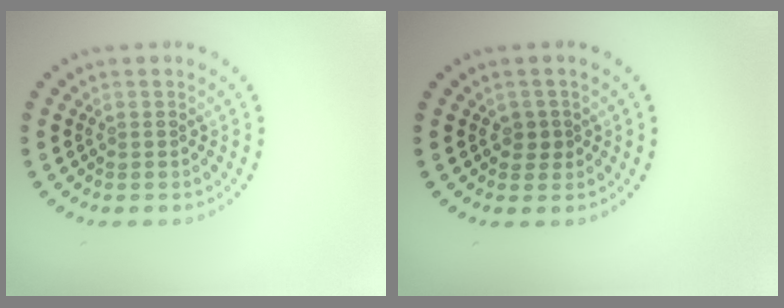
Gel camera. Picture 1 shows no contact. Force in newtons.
{"total": 1.2, "press": 1.1, "slide": 0.5}